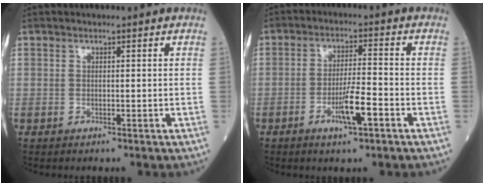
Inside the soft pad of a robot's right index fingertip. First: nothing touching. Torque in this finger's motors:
{"motor_torque": [0.28, -0.08, 0.37, 0.09]}